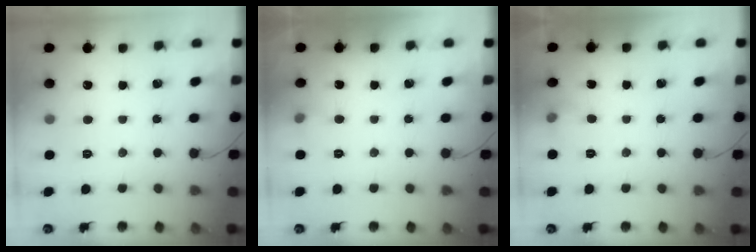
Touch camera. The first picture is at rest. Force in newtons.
{"total": 3.9, "press": 3.7, "slide": 1.2}
{"total": 4.9, "press": 4.6, "slide": 1.8}